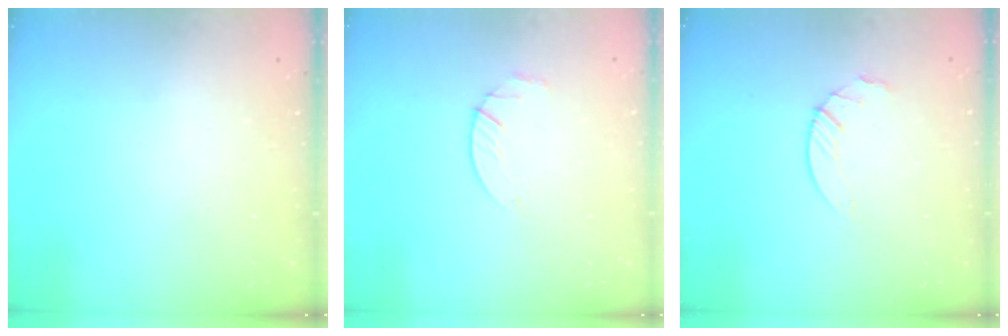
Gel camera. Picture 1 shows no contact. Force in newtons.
{"total": 2.9, "press": 2.9, "slide": 0.4}
{"total": 4.9, "press": 4.9, "slide": 0.4}